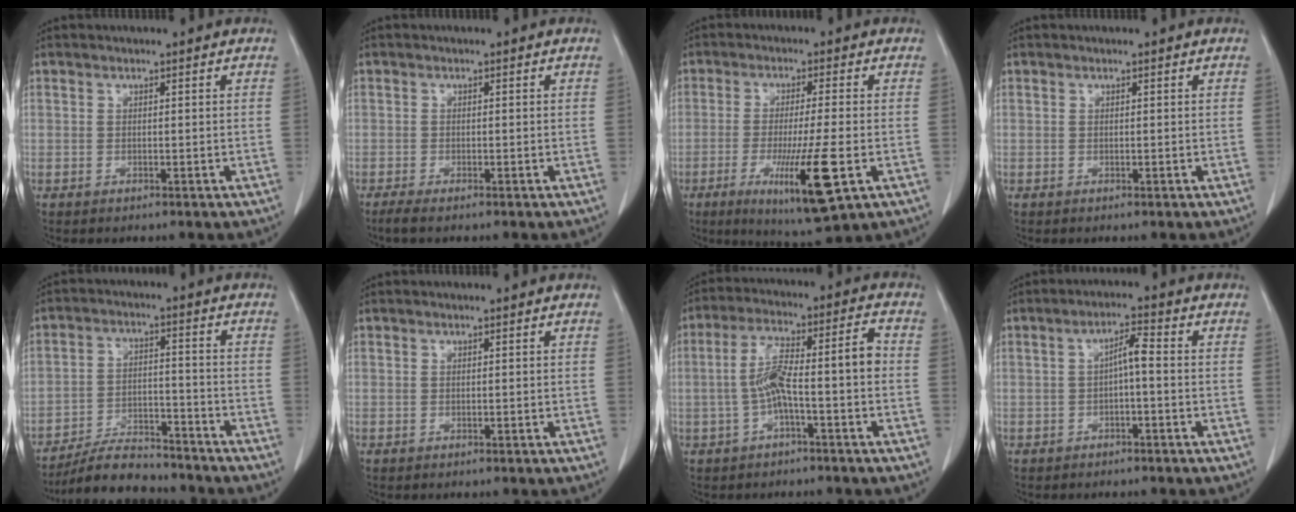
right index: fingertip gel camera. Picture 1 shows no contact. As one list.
[{"total": 2.2, "force": [-1.7, 0.2, 1.4], "torque": [-0.028, -0.007, -0.029]}, {"total": 11.6, "force": [-3.8, 0.3, 10.9], "torque": [-0.192, -0.037, -0.060]}, {"total": 0.0}, {"total": 10.0, "force": [-9.3, 2.3, 2.8], "torque": [-0.045, 0.002, -0.159]}, {"total": 0.0}, {"total": 9.3, "force": [-1.7, 1.2, 9.1], "torque": [-0.165, 0.039, -0.030]}, {"total": 3.3, "force": [-0.4, 0.5, 3.2], "torque": [-0.056, 0.013, -0.005]}]